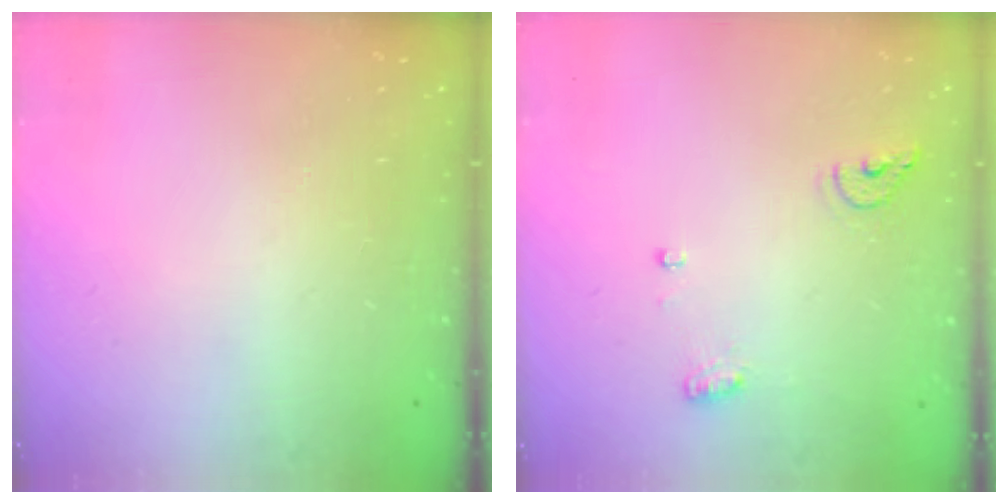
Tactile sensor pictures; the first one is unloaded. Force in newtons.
{"total": 6.6, "press": 6.5, "slide": 1.0}